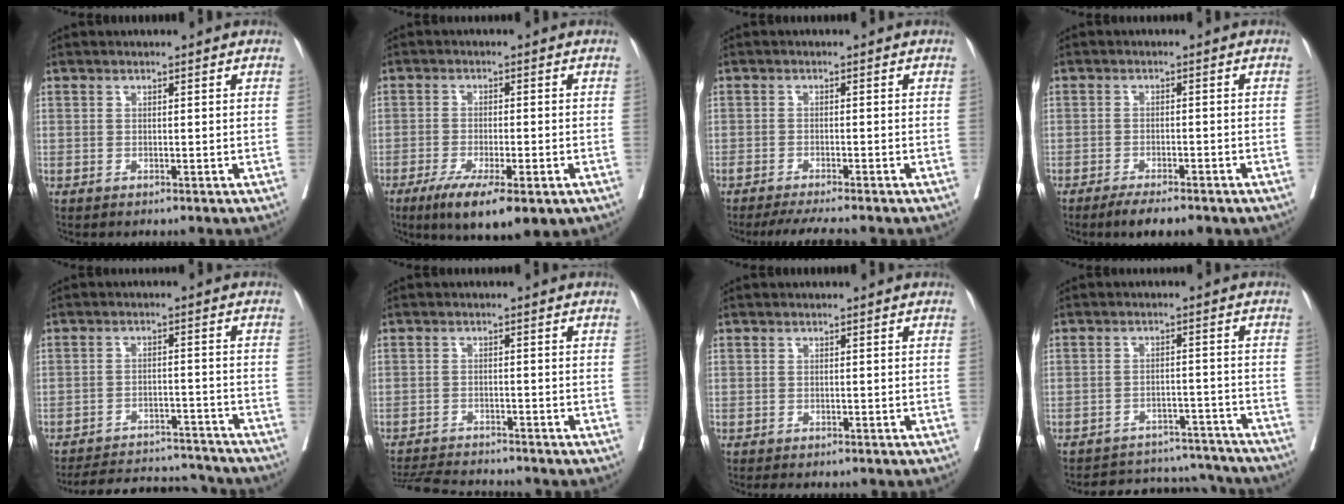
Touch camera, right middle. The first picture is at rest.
{"total": 10.6, "force": [-6.3, 2.5, 8.2], "torque": [-0.123, -0.021, -0.094]}
{"total": 5.7, "force": [-5.0, 0.1, 2.8], "torque": [-0.034, -0.014, -0.081]}
{"total": 5.7, "force": [-4.4, 1.4, 3.4], "torque": [-0.045, -0.006, -0.060]}
{"total": 14.7, "force": [-14.1, 2.7, 3.1], "torque": [-0.056, 0.013, -0.191]}
{"total": 7.9, "force": [-7.6, 0.3, 2.0], "torque": [-0.032, -0.007, -0.125]}
{"total": 2.3, "force": [-1.9, 0.9, 0.8], "torque": [-0.012, -0.006, -0.024]}
{"total": 14.9, "force": [-14.2, 3.8, 2.4], "torque": [-0.038, 0.022, -0.177]}